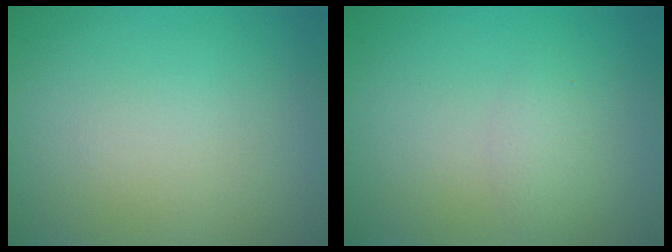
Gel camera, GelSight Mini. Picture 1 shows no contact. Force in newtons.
{"total": 1.4, "press": 1.4, "slide": 0.1}